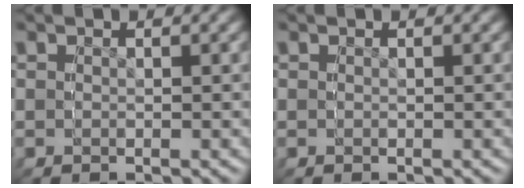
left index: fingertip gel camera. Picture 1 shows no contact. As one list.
[{"total": 0.0}]